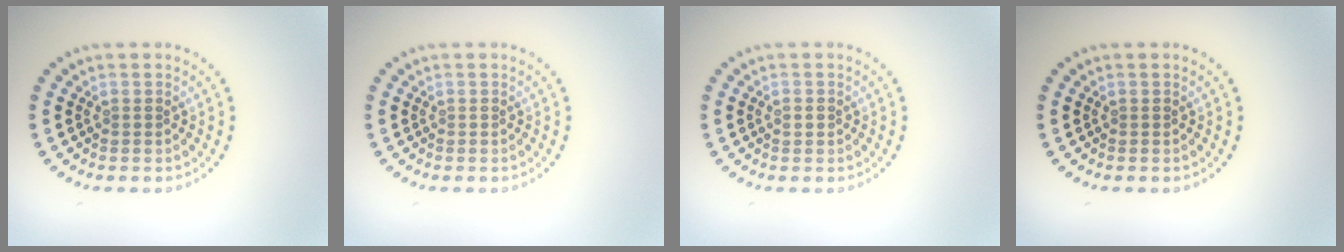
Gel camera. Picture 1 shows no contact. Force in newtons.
{"total": 0.0}
{"total": 0.9, "press": 0.9, "slide": 0.1}
{"total": 0.0}